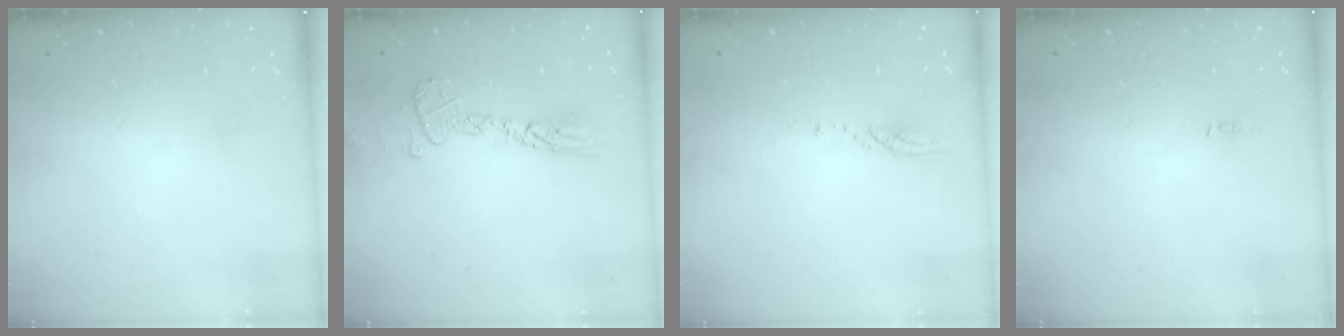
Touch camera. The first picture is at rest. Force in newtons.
{"total": 12.1, "press": 12.0, "slide": 0.9}
{"total": 3.4, "press": 3.4, "slide": 0.3}
{"total": 4.8, "press": 2.5, "slide": 4.1}